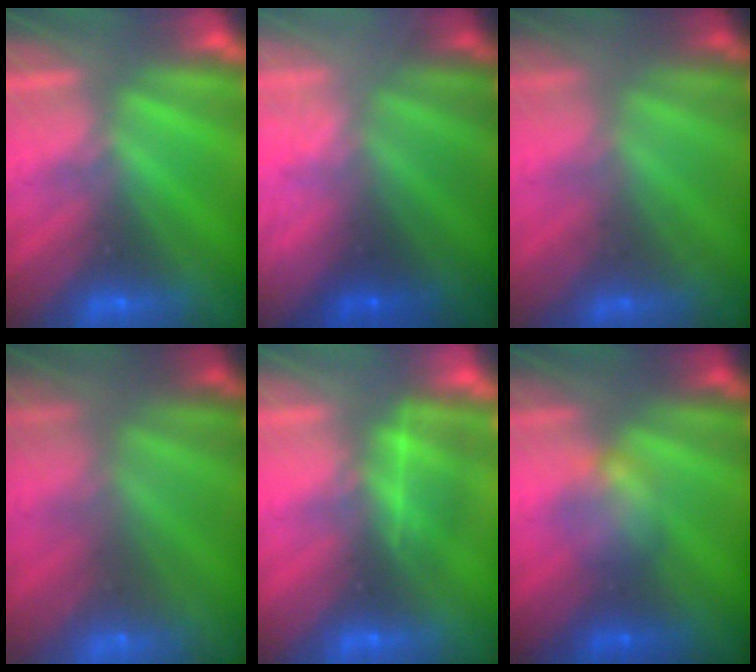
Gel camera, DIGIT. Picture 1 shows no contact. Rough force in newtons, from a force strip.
{"total": 5.6}
{"total": 1.7}
{"total": 7.9}
{"total": 4.6}
{"total": 2.2}